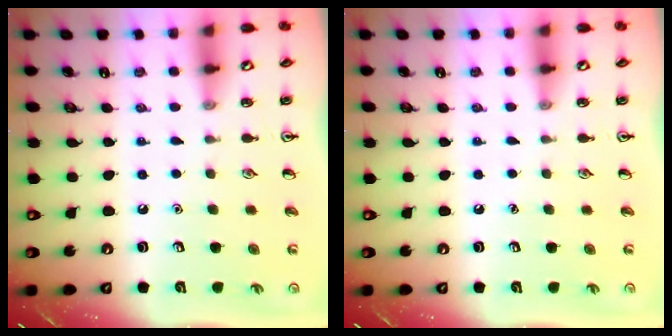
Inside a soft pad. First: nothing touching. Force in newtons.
{"total": 0.0}